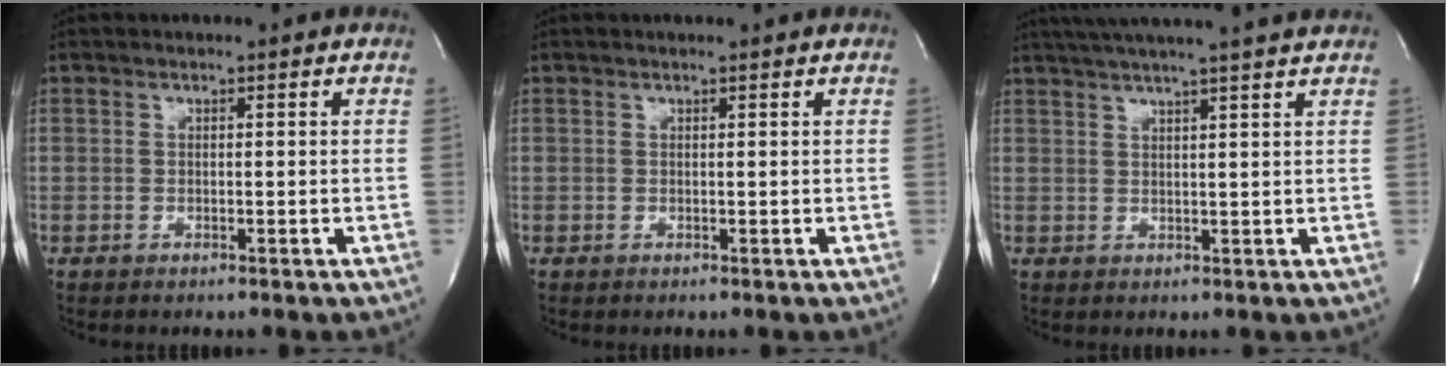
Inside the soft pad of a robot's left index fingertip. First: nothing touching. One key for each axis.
{"total": 1.1, "fx": 1.1, "fy": -0.1, "fz": 0.3, "tx": -0.011, "ty": 0.005, "tz": 0.014}
{"total": 13.9, "fx": 12.1, "fy": -1.0, "fz": 6.8, "tx": -0.120, "ty": 0.016, "tz": 0.160}